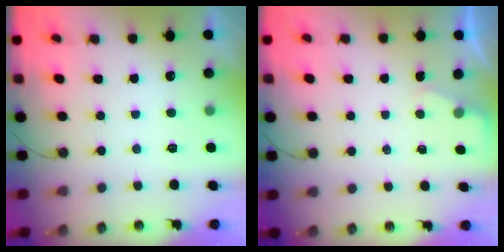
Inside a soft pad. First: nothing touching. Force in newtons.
{"total": 1.8, "press": 1.8, "slide": 0.3}